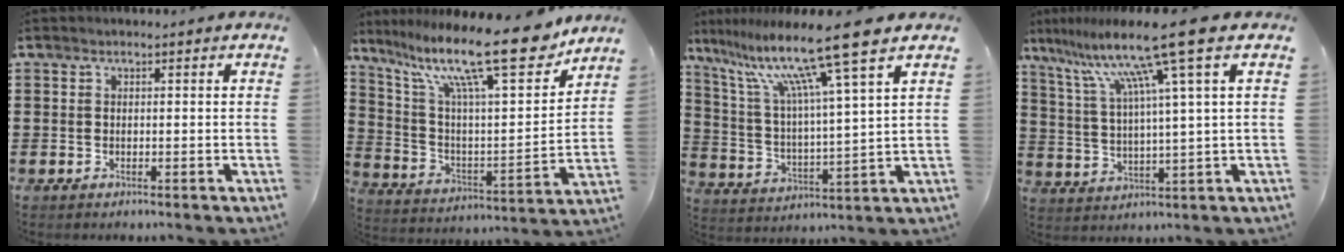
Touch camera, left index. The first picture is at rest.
{"total": 18.2, "force": [13.4, 2.6, 12.0], "torque": [-0.237, -0.073, 0.219]}
{"total": 14.0, "force": [9.8, 0.3, 10.1], "torque": [-0.208, -0.046, 0.152]}
{"total": 13.2, "force": [7.7, -0.9, 10.7], "torque": [-0.234, -0.027, 0.116]}